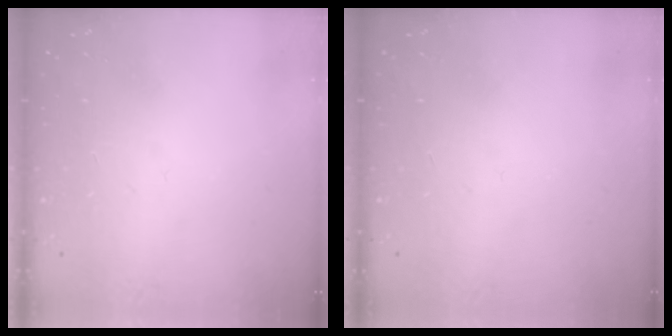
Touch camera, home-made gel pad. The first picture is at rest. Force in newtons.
{"total": 0.0}